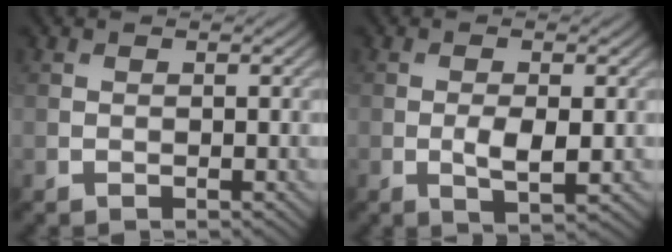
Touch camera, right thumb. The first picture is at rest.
{"total": 3.3, "force": [-0.4, 1.0, 3.1], "torque": [-0.063, -0.008, -0.003]}